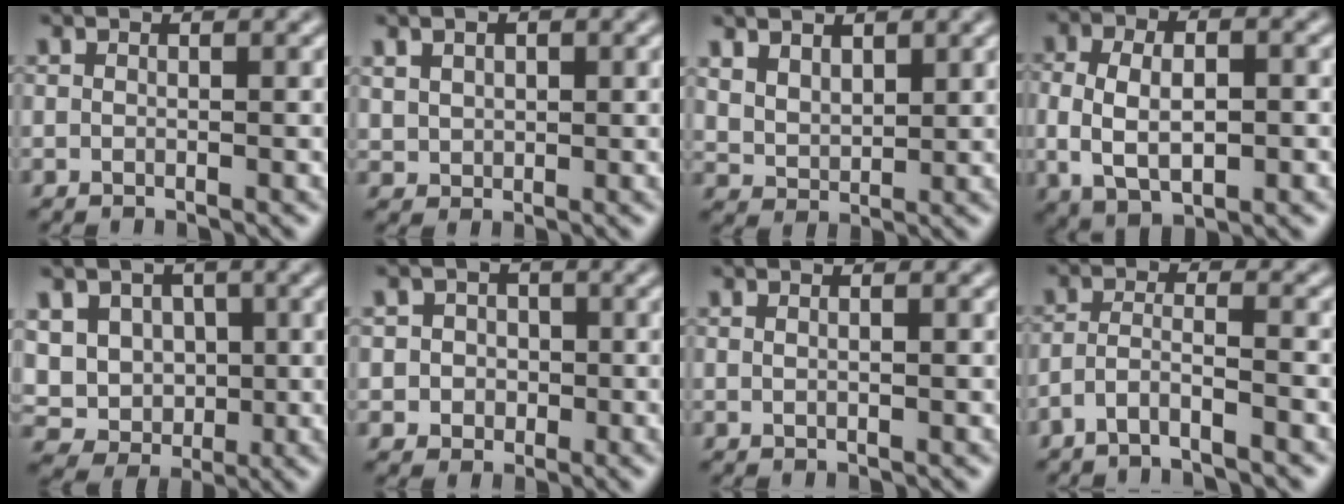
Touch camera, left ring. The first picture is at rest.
{"total": 2.7, "force": [1.4, 1.9, 1.4], "torque": [-0.033, 0.013, 0.020]}
{"total": 4.2, "force": [2.5, 2.6, 2.1], "torque": [-0.055, 0.004, 0.051]}
{"total": 6.6, "force": [-0.7, 3.6, 5.5], "torque": [-0.108, -0.009, 0.004]}
{"total": 7.2, "force": [1.2, 6.3, 3.3], "torque": [-0.059, 0.015, 0.010]}
{"total": 2.9, "force": [0.0, 2.8, 0.9], "torque": [0.004, 0.004, -0.009]}
{"total": 1.5, "force": [0.7, 0.6, 1.1], "torque": [-0.010, -0.002, 0.000]}
{"total": 2.7, "force": [-2.0, 0.3, 1.8], "torque": [-0.037, 0.004, -0.048]}